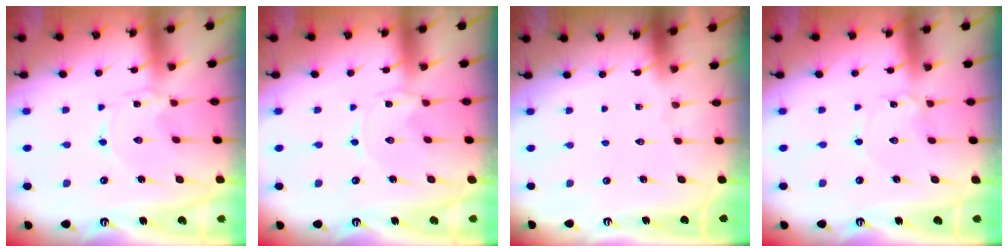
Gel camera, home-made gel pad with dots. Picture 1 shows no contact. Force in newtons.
{"total": 0.0}
{"total": 0.0}
{"total": 1.6, "press": 1.6, "slide": 0.1}